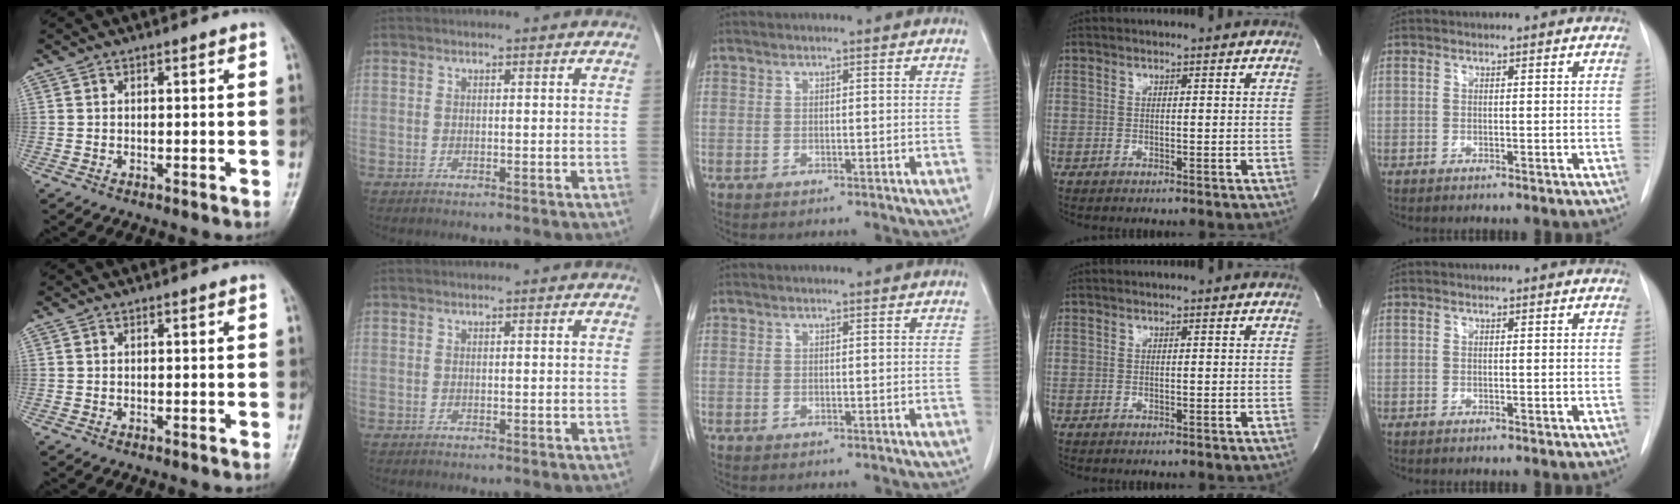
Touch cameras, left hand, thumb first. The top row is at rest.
{}